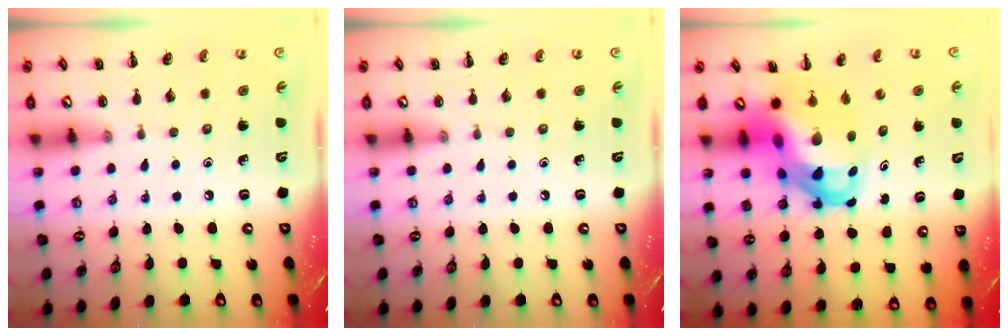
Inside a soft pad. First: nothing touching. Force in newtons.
{"total": 0.0}
{"total": 13.4, "press": 12.9, "slide": 3.4}